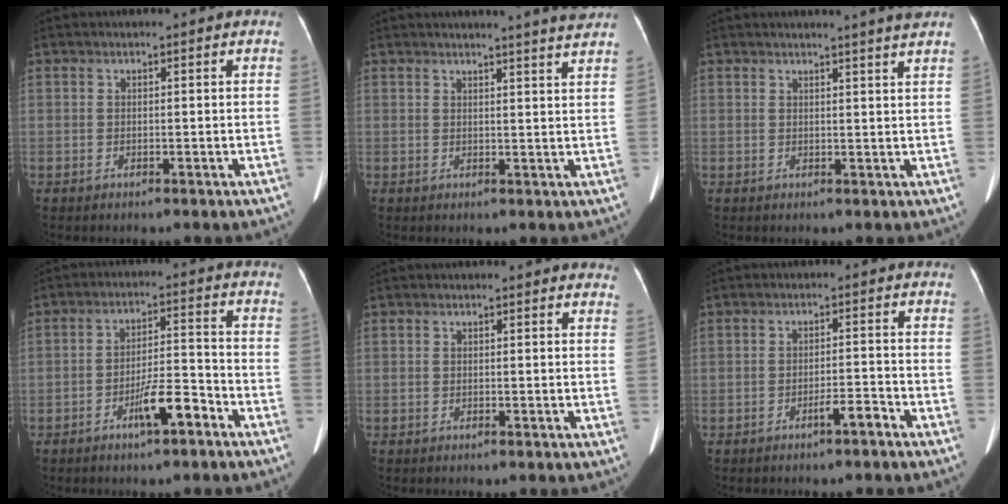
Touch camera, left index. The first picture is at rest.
{"total": 6.4, "force": [5.9, -1.2, 2.2], "torque": [-0.029, -0.008, 0.053]}
{"total": 4.3, "force": [3.7, -1.0, 1.8], "torque": [-0.024, -0.002, 0.034]}
{"total": 6.5, "force": [-3.9, 1.1, 5.1], "torque": [-0.092, 0.006, -0.065]}
{"total": 3.1, "force": [3.0, 0.8, 0.6], "torque": [0.001, -0.008, 0.008]}
{"total": 2.6, "force": [-2.0, 0.2, 1.7], "torque": [-0.028, 0.001, -0.032]}